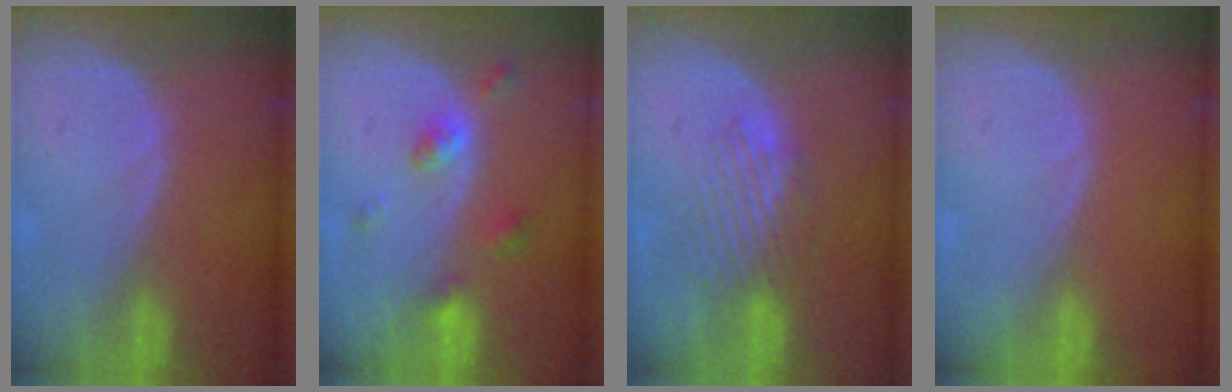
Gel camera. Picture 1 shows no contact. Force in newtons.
{"total": 4.3, "press": 4.0, "slide": 1.6}
{"total": 4.8, "press": 4.4, "slide": 1.9}
{"total": 0.0}